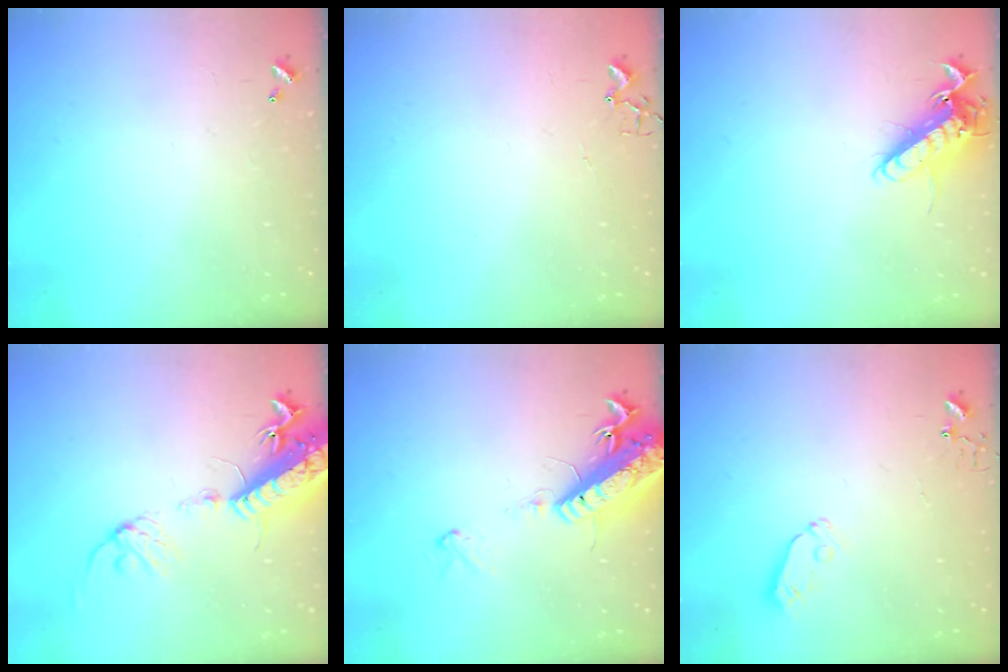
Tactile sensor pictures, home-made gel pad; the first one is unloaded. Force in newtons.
{"total": 1.9, "press": 1.9, "slide": 0.2}
{"total": 13.5, "press": 13.5, "slide": 1.2}
{"total": 17.9, "press": 17.4, "slide": 4.2}
{"total": 17.9, "press": 17.5, "slide": 3.9}
{"total": 4.1, "press": 4.1, "slide": 0.1}